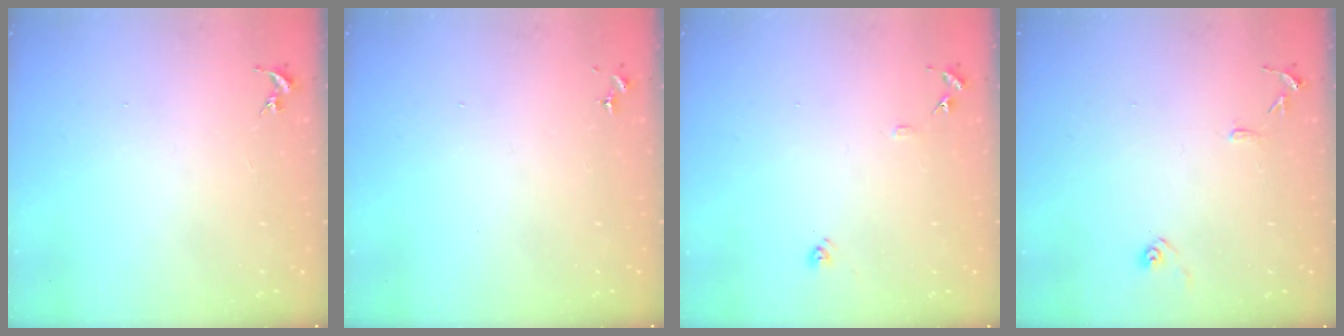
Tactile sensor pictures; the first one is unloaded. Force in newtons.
{"total": 0.0}
{"total": 8.3, "press": 8.3, "slide": 0.7}
{"total": 9.0, "press": 8.9, "slide": 0.8}